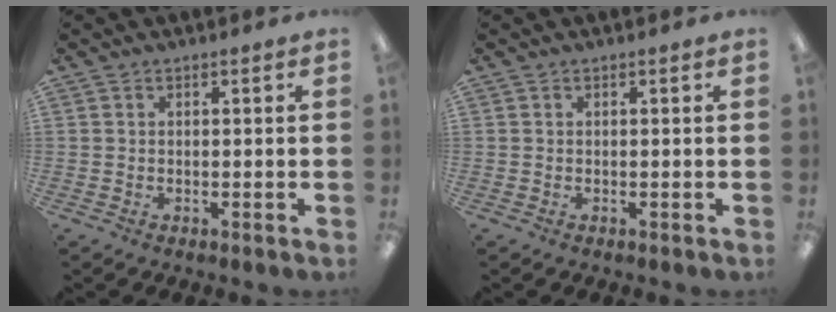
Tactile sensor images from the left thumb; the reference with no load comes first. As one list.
[{"total": 0.0}]